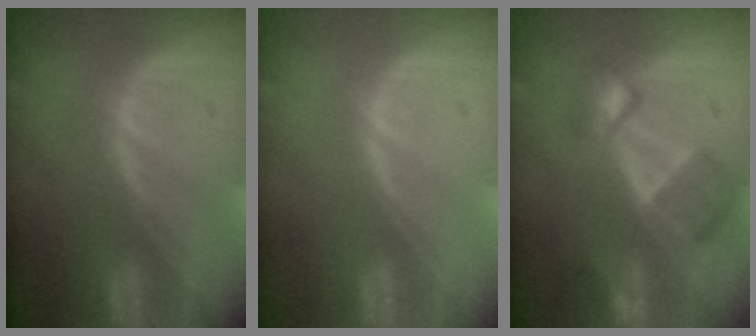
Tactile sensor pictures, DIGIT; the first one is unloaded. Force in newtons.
{"total": 0.0}
{"total": 7.7, "press": 6.7, "slide": 3.9}